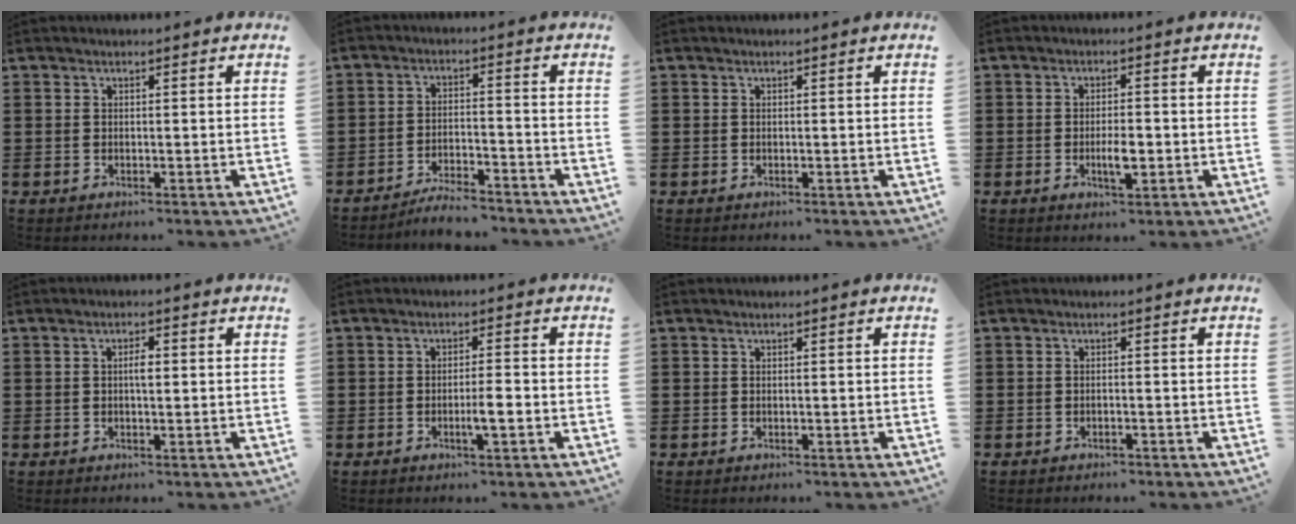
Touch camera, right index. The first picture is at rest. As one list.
[{"total": 4.5, "force": [-4.4, 0.3, 1.2], "torque": [-0.022, 0.004, -0.088]}, {"total": 0.0}, {"total": 3.9, "force": [-0.9, 1.3, 3.5], "torque": [-0.069, 0.001, -0.018]}, {"total": 2.0, "force": [0.2, 0.6, 1.9], "torque": [-0.037, 0.004, 0.000]}, {"total": 3.2, "force": [-1.0, 0.3, 3.0], "torque": [-0.051, -0.002, -0.018]}, {"total": 0.0}, {"total": 0.7, "force": [-0.7, 0.2, 0.2], "torque": [-0.007, -0.003, -0.013]}]